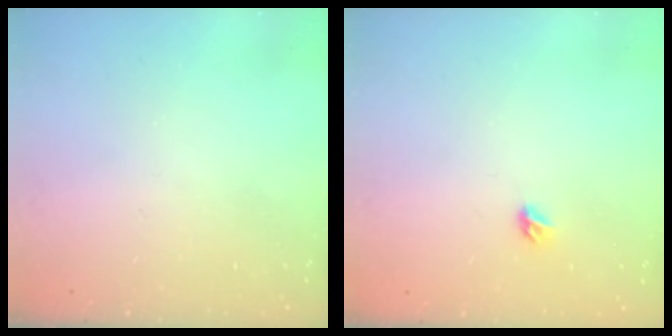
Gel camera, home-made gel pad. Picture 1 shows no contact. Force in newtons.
{"total": 3.8, "press": 3.8, "slide": 0.7}